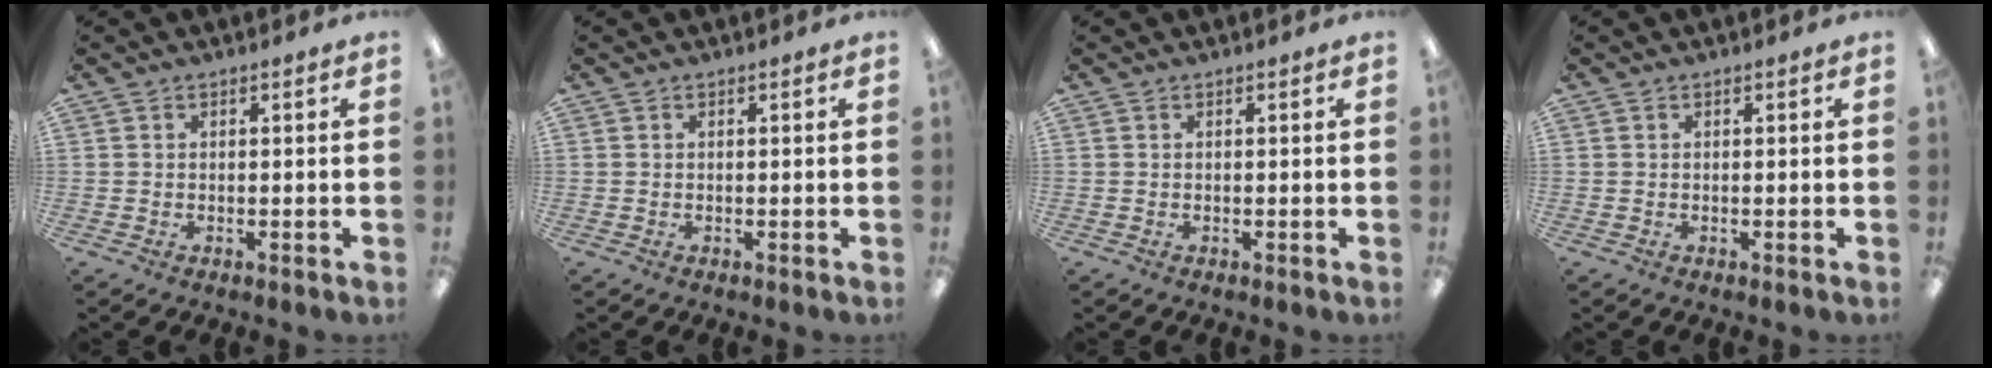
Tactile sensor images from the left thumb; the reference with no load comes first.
{"total": 0.0}
{"total": 0.0}
{"total": 0.0}